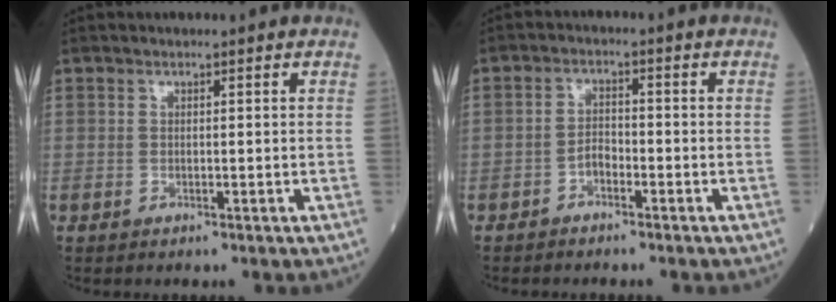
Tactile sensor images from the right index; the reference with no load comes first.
{"total": 2.1, "force": [-1.5, 0.8, 1.2], "torque": [-0.019, 0.005, -0.026]}